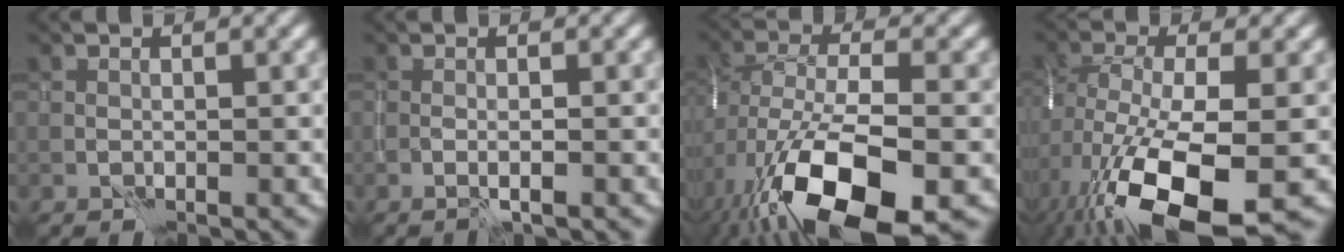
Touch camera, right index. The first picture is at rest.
{"total": 0.8, "force": [-0.4, -0.5, 0.4], "torque": [-0.005, -0.001, -0.010]}
{"total": 14.5, "force": [-6.7, 6.5, 11.1], "torque": [-0.218, -0.037, -0.110]}
{"total": 14.5, "force": [-6.6, 5.4, 11.7], "torque": [-0.234, -0.029, -0.115]}